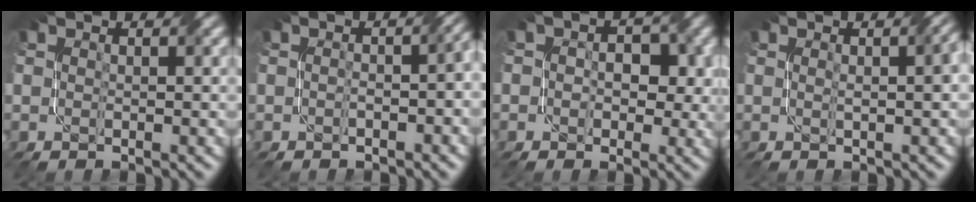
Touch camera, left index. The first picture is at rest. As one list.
[{"total": 3.0, "force": [-0.6, 1.2, 2.7], "torque": [-0.024, 0.005, -0.007]}, {"total": 3.9, "force": [0.5, 2.8, 2.7], "torque": [-0.017, 0.003, -0.002]}, {"total": 3.1, "force": [0.4, 1.0, 2.9], "torque": [-0.019, 0.013, -0.001]}]